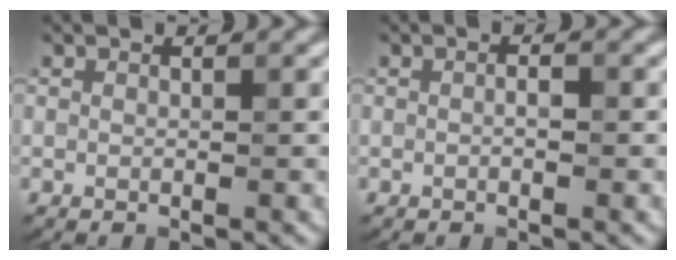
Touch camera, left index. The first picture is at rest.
{"total": 0.9, "force": [-0.1, 0.3, 0.8], "torque": [-0.011, -0.006, -0.001]}